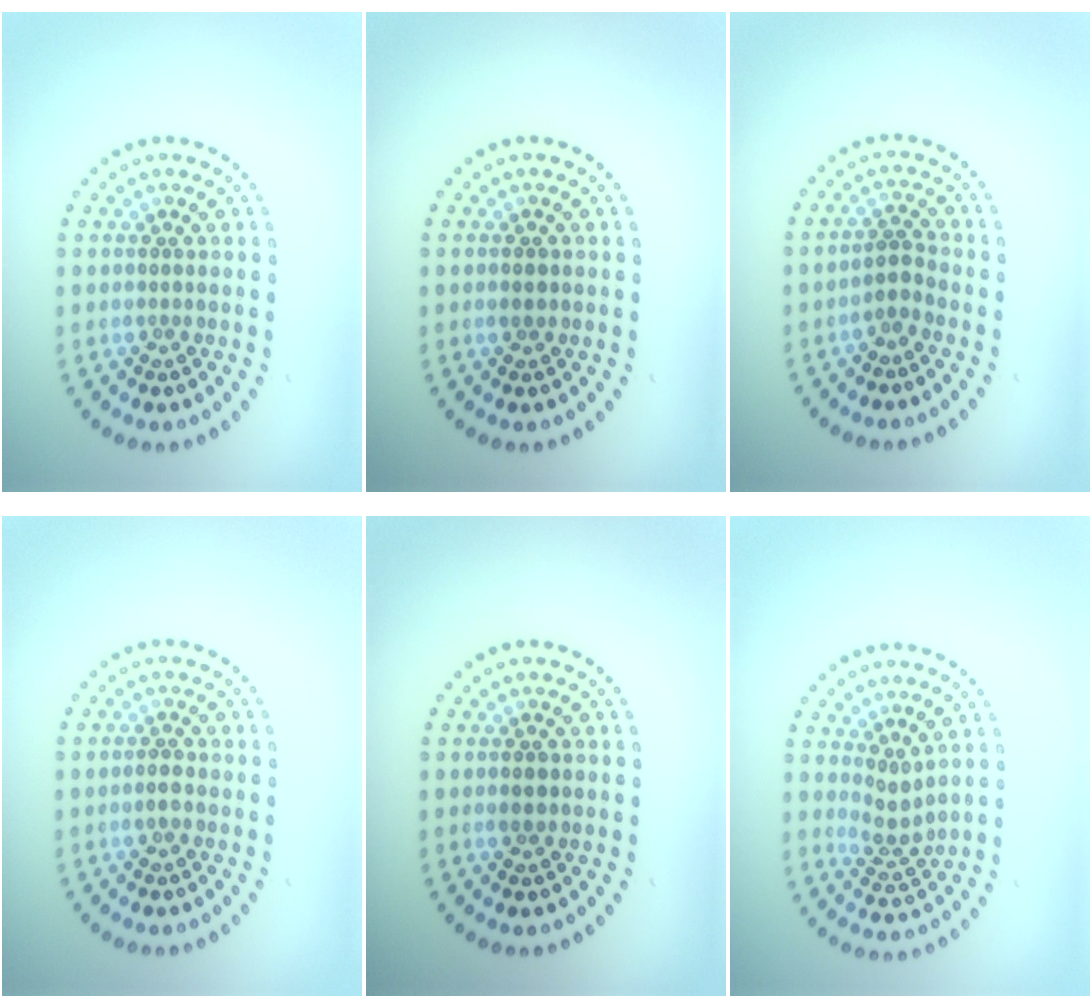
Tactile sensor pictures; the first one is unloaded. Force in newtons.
{"total": 1.1, "press": 1.1, "slide": 0.1}
{"total": 1.7, "press": 1.4, "slide": 1.1}
{"total": 1.1, "press": 1.0, "slide": 0.4}
{"total": 1.0, "press": 1.0, "slide": 0.0}
{"total": 2.2, "press": 1.5, "slide": 1.7}